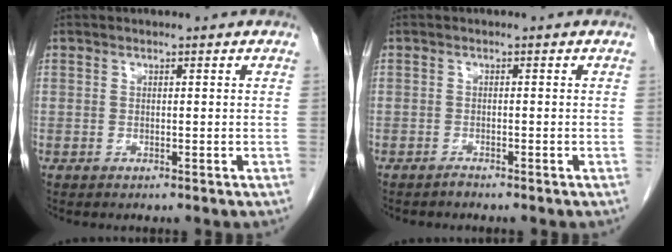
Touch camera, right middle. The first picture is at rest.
{"total": 0.7, "force": [-0.7, 0.0, 0.0], "torque": [-0.004, -0.001, -0.013]}